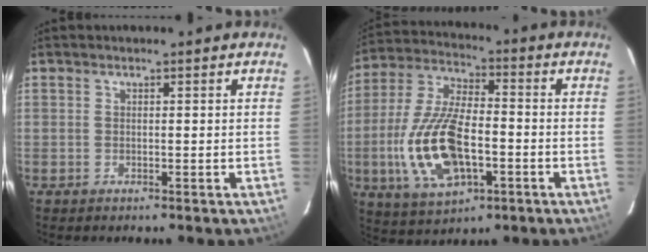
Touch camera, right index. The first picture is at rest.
{"total": 17.6, "force": [-4.3, 8.0, 15.0], "torque": [-0.326, -0.007, -0.074]}